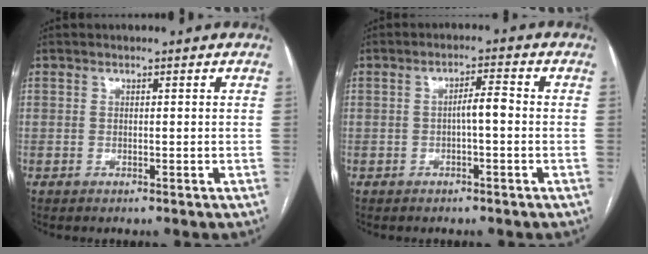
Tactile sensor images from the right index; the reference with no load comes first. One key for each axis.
{"total": 3.0, "fx": -0.5, "fy": 0.5, "fz": 2.9, "tx": -0.047, "ty": 0.008, "tz": -0.008}